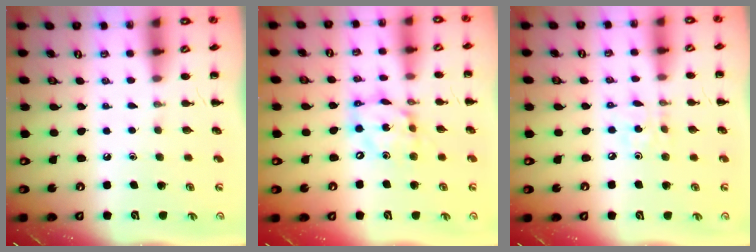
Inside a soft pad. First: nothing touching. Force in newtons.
{"total": 12.0, "press": 11.6, "slide": 3.0}
{"total": 3.6, "press": 3.4, "slide": 1.0}